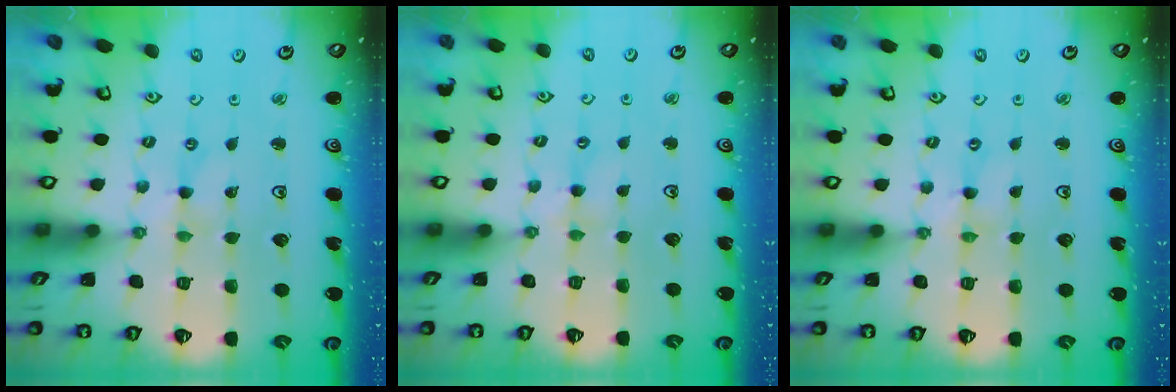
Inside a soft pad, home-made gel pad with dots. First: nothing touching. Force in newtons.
{"total": 2.6, "press": 2.6, "slide": 0.4}
{"total": 0.0}